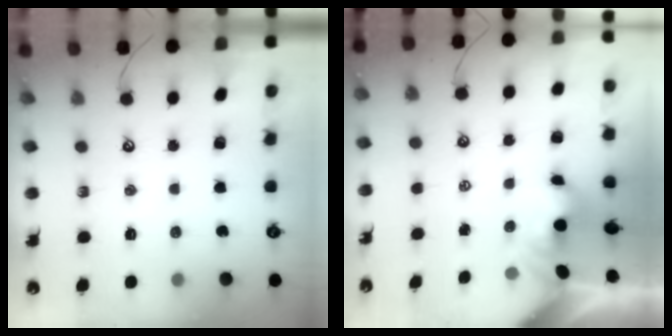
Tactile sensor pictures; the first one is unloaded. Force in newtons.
{"total": 1.5, "press": 1.3, "slide": 0.7}